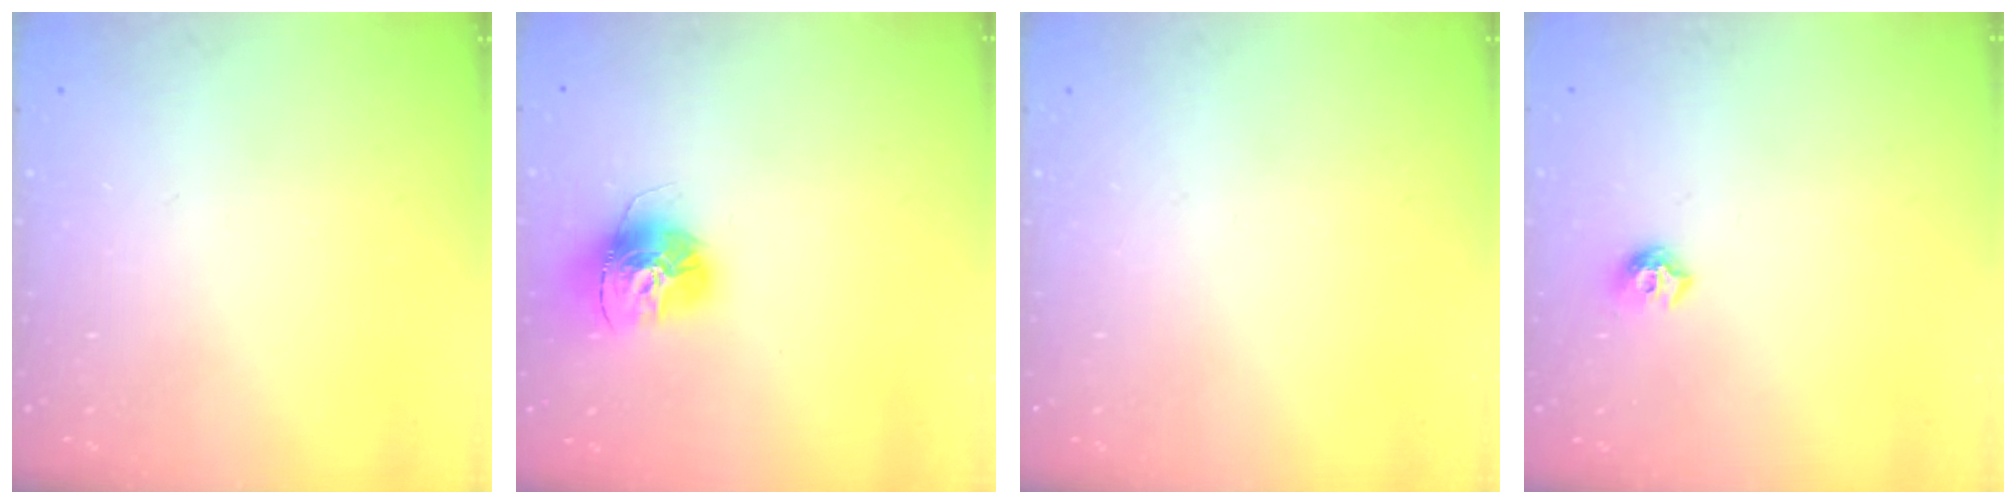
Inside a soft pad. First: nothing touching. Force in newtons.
{"total": 14.6, "press": 14.6, "slide": 1.5}
{"total": 0.0}
{"total": 6.9, "press": 6.8, "slide": 0.7}